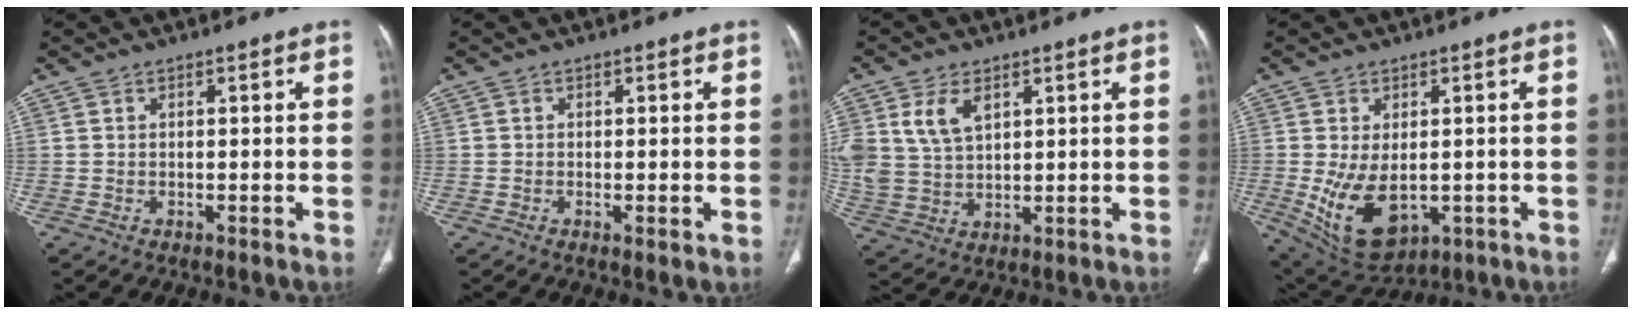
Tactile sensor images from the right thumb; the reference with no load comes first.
{"total": 1.2, "force": [-0.3, 0.3, 1.2], "torque": [-0.024, -0.006, -0.006]}
{"total": 8.7, "force": [3.7, 5.4, 5.6], "torque": [-0.109, -0.008, 0.084]}
{"total": 11.8, "force": [-1.8, 7.1, 9.2], "torque": [-0.155, -0.013, -0.005]}